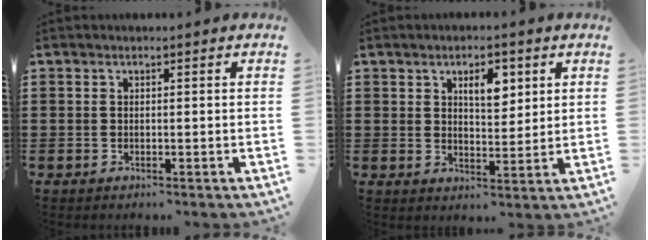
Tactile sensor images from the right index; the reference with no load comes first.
{"total": 4.8, "force": [2.2, 2.3, 3.6], "torque": [-0.055, 0.002, 0.032]}